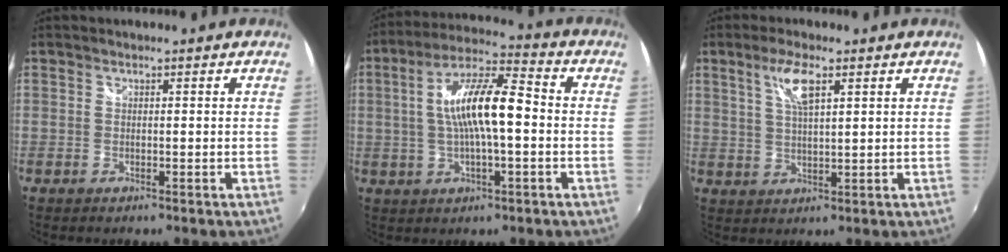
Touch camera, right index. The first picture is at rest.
{"total": 13.2, "force": [-0.1, 3.4, 12.8], "torque": [-0.235, 0.015, -0.004]}
{"total": 6.0, "force": [2.9, 1.6, 5.0], "torque": [-0.094, 0.003, 0.056]}